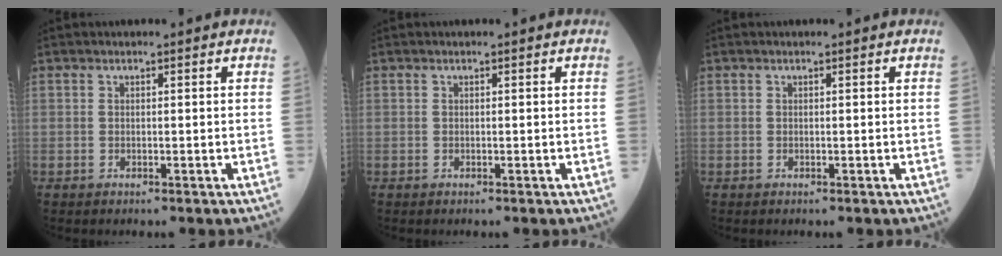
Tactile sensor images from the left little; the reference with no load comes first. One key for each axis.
{"total": 0.0}
{"total": 0.0}